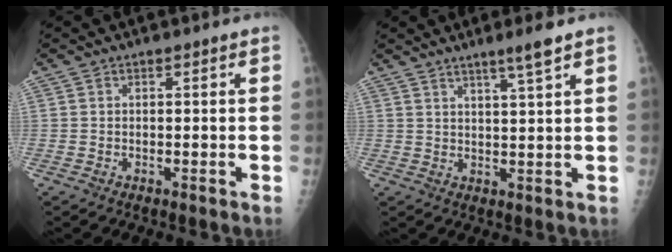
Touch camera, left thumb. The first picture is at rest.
{"total": 4.6, "force": [3.2, -0.6, 3.3], "torque": [-0.058, -0.021, 0.057]}